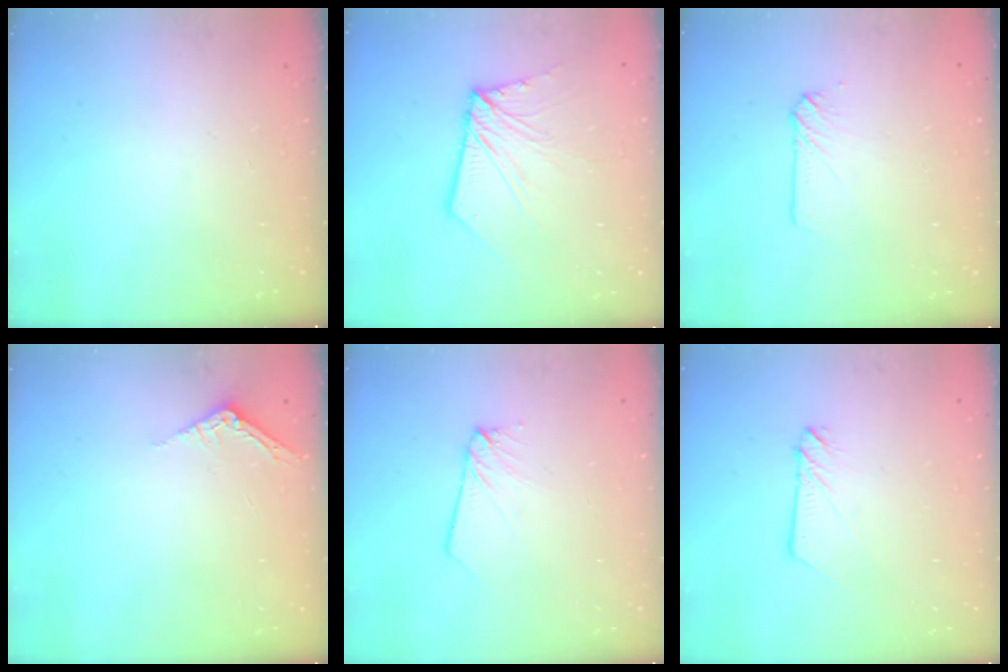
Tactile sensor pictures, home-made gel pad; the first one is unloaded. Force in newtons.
{"total": 8.6, "press": 8.5, "slide": 1.0}
{"total": 3.9, "press": 3.9, "slide": 0.5}
{"total": 2.5, "press": 2.5, "slide": 0.2}
{"total": 3.0, "press": 3.0, "slide": 0.3}
{"total": 2.4, "press": 2.4, "slide": 0.2}